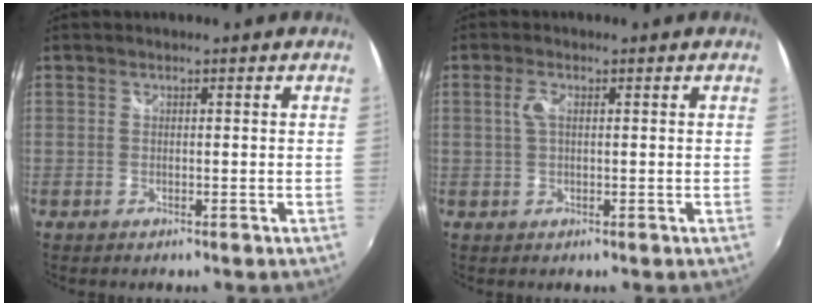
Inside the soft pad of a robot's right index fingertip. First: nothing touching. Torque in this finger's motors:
{"motor_torque": [0.03, 0.01, 0.11, 0.04]}